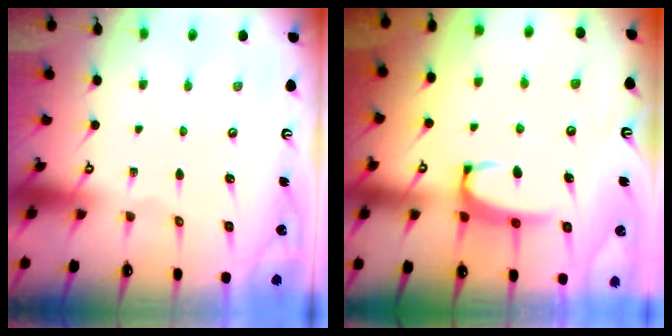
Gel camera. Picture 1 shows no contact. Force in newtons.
{"total": 2.1, "press": 2.0, "slide": 0.6}